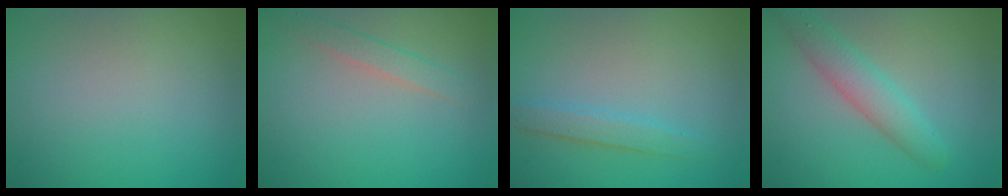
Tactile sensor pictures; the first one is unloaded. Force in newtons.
{"total": 1.7, "press": 1.7, "slide": 0.1}
{"total": 2.1, "press": 2.1, "slide": 0.1}
{"total": 3.6, "press": 3.6, "slide": 0.0}